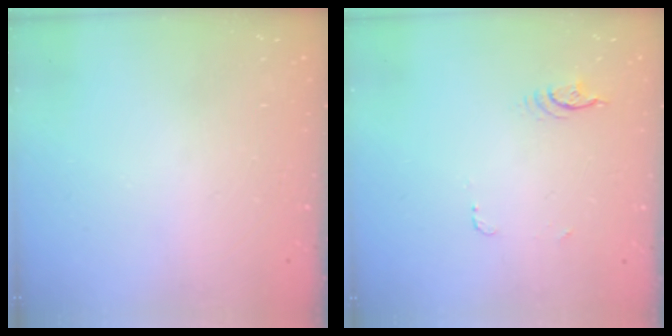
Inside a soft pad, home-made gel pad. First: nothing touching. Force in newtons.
{"total": 4.4, "press": 4.1, "slide": 1.6}